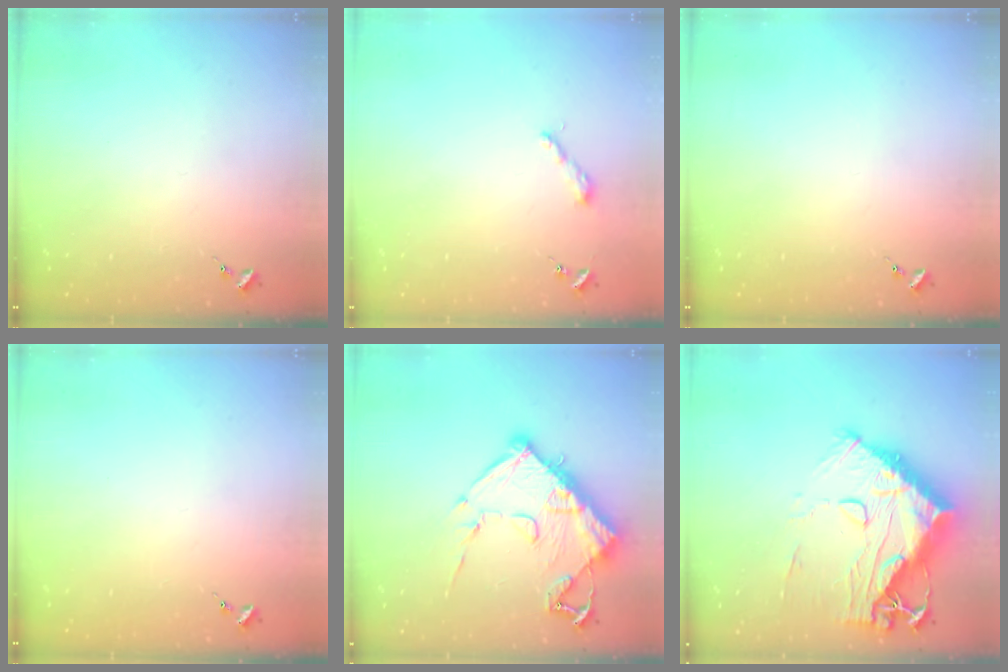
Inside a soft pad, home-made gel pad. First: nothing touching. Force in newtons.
{"total": 3.8, "press": 3.8, "slide": 0.3}
{"total": 0.0}
{"total": 0.0}
{"total": 16.4, "press": 16.4, "slide": 1.4}
{"total": 23.2, "press": 23.1, "slide": 2.2}